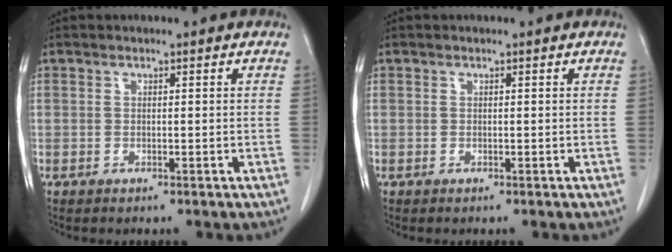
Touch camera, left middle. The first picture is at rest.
{"total": 0.0}